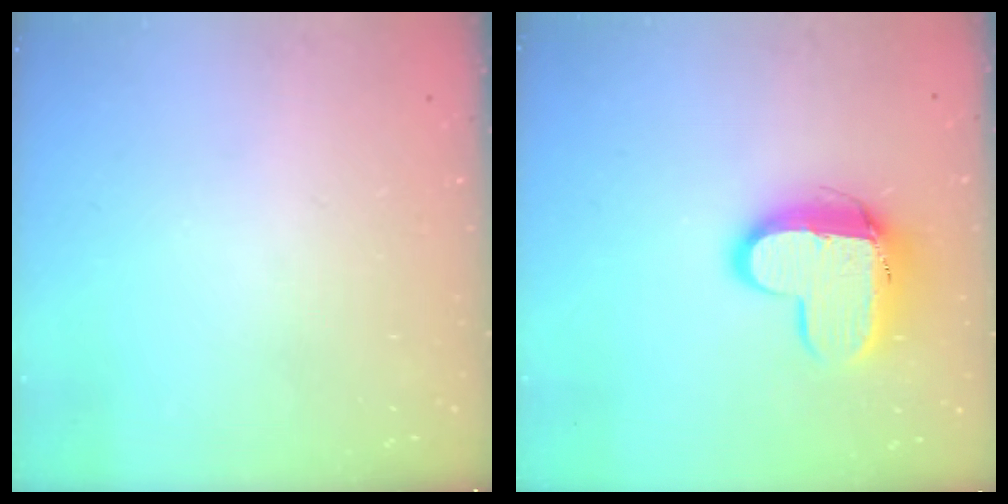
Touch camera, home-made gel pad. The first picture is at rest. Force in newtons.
{"total": 12.0, "press": 11.9, "slide": 1.1}